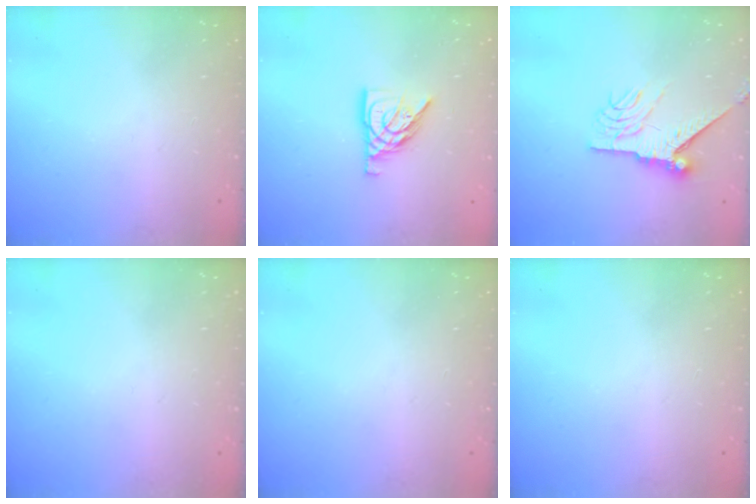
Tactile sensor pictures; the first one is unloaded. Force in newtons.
{"total": 10.3, "press": 10.2, "slide": 0.8}
{"total": 9.4, "press": 9.4, "slide": 0.5}
{"total": 0.0}
{"total": 0.0}
{"total": 0.0}